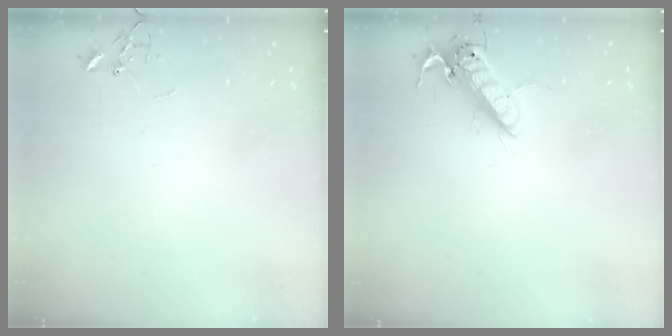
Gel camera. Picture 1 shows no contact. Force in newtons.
{"total": 13.8, "press": 13.6, "slide": 2.3}